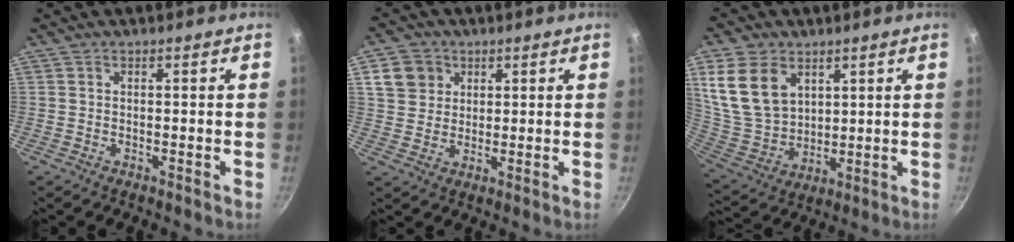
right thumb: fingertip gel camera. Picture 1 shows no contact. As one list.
[{"total": 6.2, "force": [2.1, 5.4, 2.1], "torque": [-0.010, 0.006, 0.035]}, {"total": 15.1, "force": [6.1, 10.7, 8.8], "torque": [-0.155, -0.028, 0.138]}]